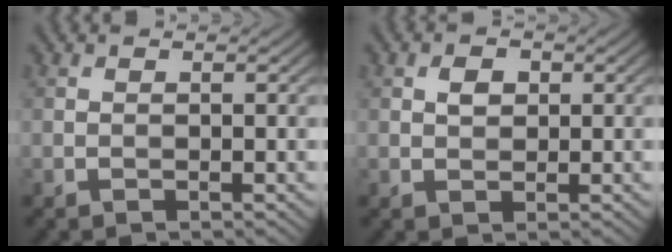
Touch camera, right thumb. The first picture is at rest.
{"total": 1.9, "force": [0.5, 1.3, 1.2], "torque": [-0.025, 0.003, 0.007]}